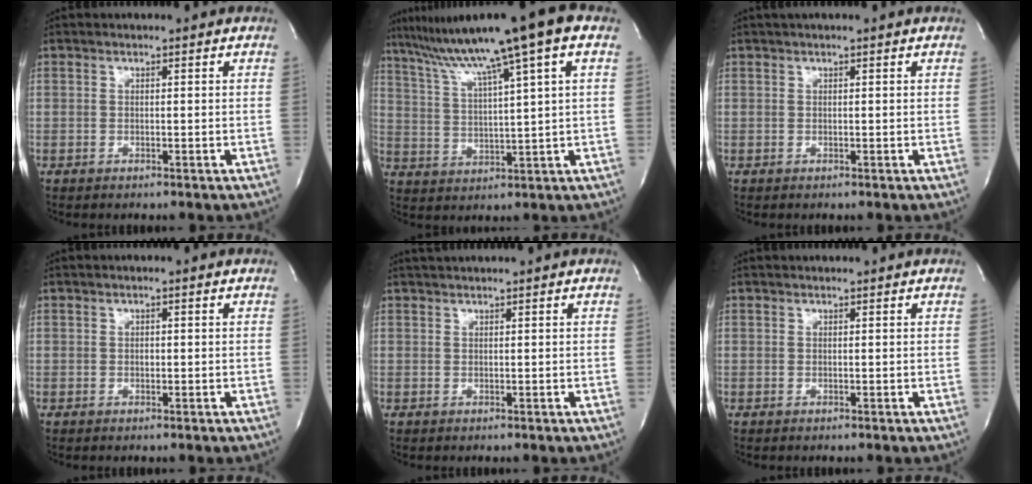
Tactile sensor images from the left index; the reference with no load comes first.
{"total": 13.9, "force": [8.9, -1.0, 10.7], "torque": [-0.178, 0.034, 0.141]}
{"total": 1.2, "force": [0.9, -0.2, 0.7], "torque": [-0.012, 0.018, 0.019]}
{"total": 0.6, "force": [0.0, 0.4, 0.5], "torque": [-0.007, 0.002, 0.000]}
{"total": 1.7, "force": [1.5, -0.5, 0.6], "torque": [-0.008, 0.015, 0.034]}
{"total": 0.8, "force": [0.7, 0.0, 0.1], "torque": [-0.003, 0.011, 0.014]}